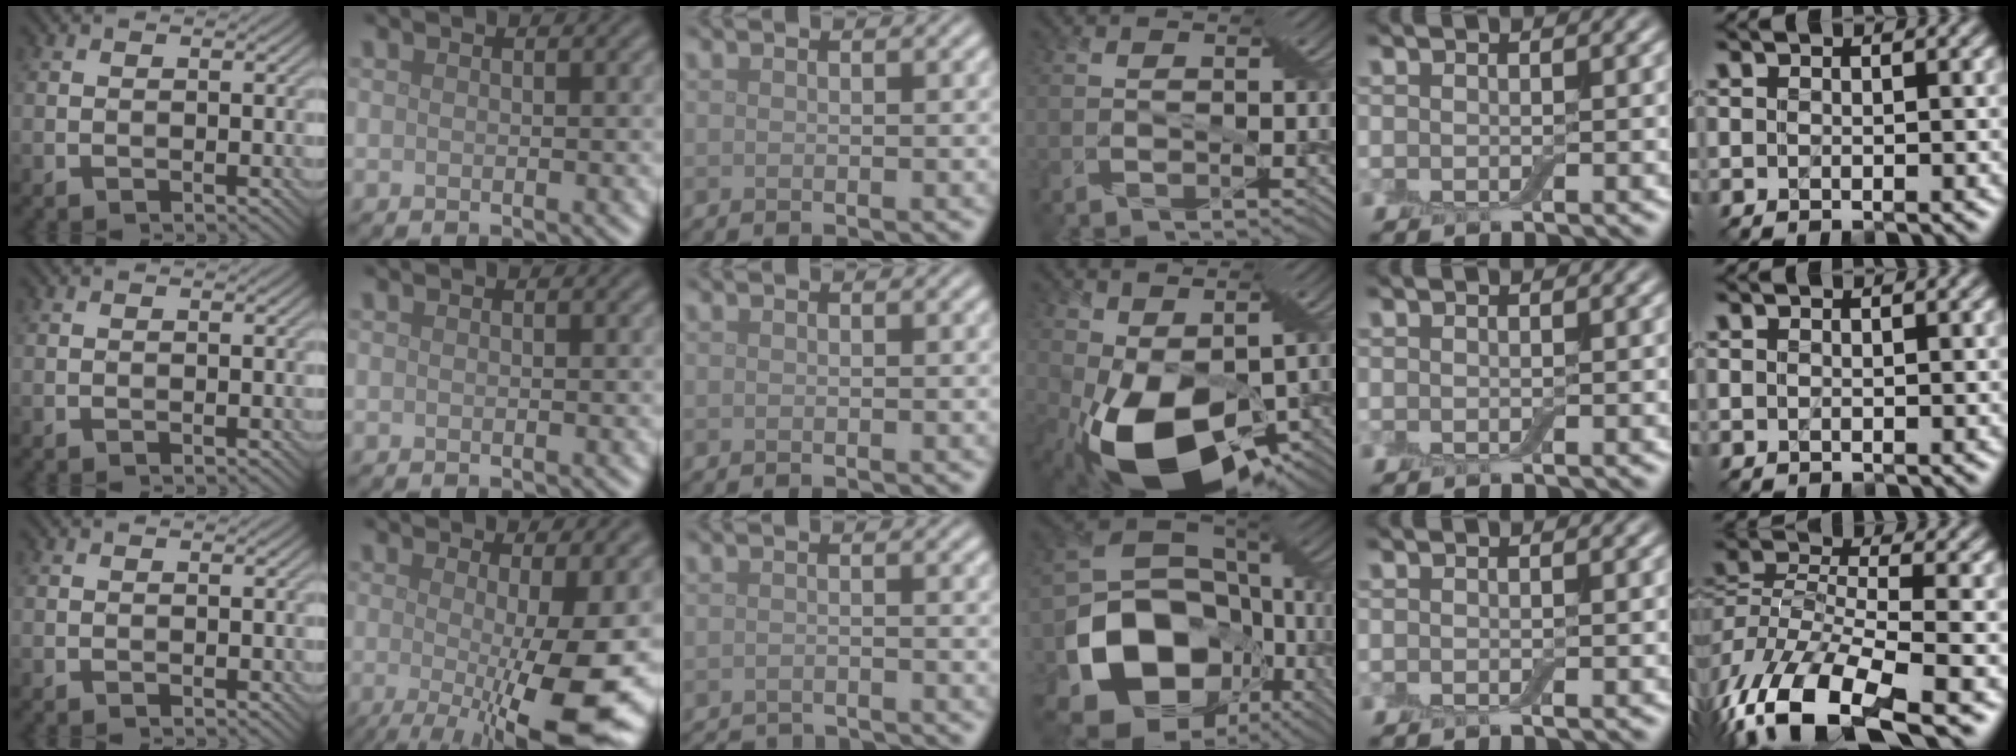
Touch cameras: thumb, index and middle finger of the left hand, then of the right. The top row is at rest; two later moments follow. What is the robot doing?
{"motion": "cut", "object": "cling film"}